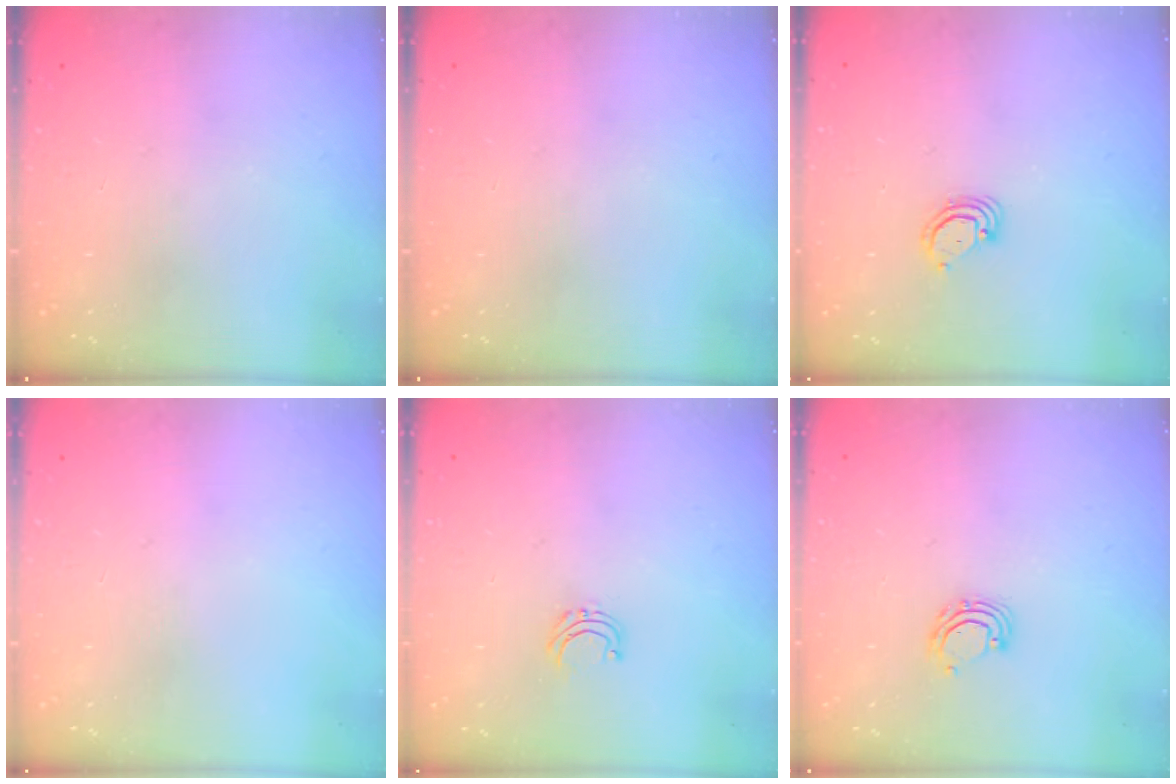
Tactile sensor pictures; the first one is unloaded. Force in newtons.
{"total": 0.0}
{"total": 2.9, "press": 2.9, "slide": 0.3}
{"total": 0.0}
{"total": 3.7, "press": 3.7, "slide": 0.3}
{"total": 4.2, "press": 4.2, "slide": 0.3}